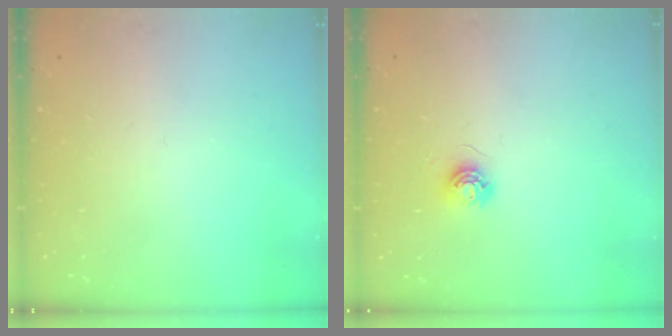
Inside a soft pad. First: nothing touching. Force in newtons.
{"total": 5.6, "press": 5.6, "slide": 0.3}